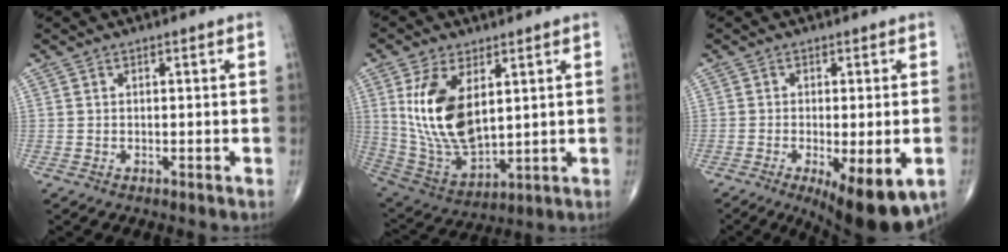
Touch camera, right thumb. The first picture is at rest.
{"total": 15.9, "force": [4.1, 8.3, 12.9], "torque": [-0.242, -0.023, 0.099]}
{"total": 13.4, "force": [-5.5, 4.4, 11.4], "torque": [-0.148, -0.011, -0.072]}